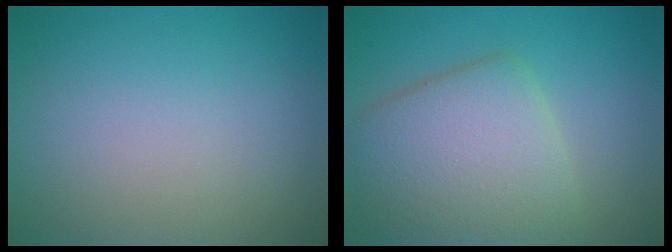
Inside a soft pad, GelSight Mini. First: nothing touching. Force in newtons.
{"total": 7.0, "press": 7.0, "slide": 0.2}